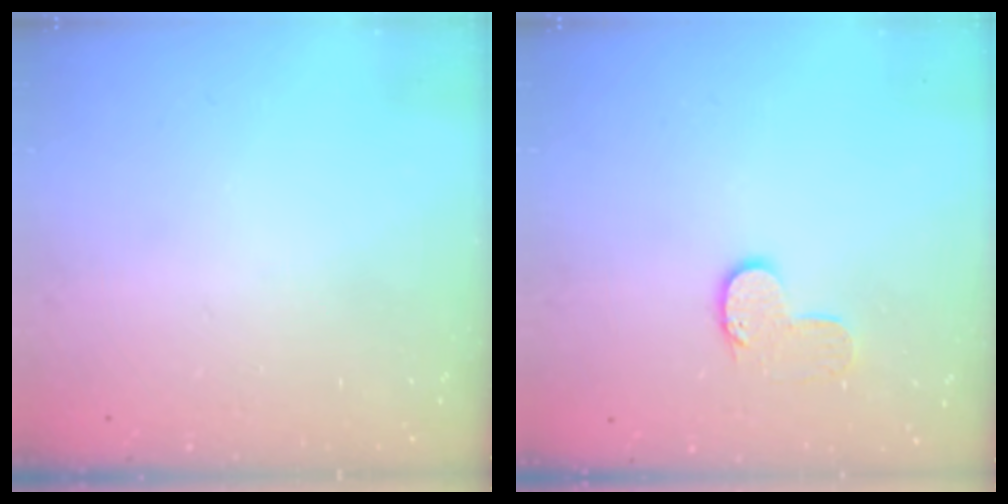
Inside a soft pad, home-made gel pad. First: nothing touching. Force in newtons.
{"total": 6.8, "press": 6.8, "slide": 0.3}